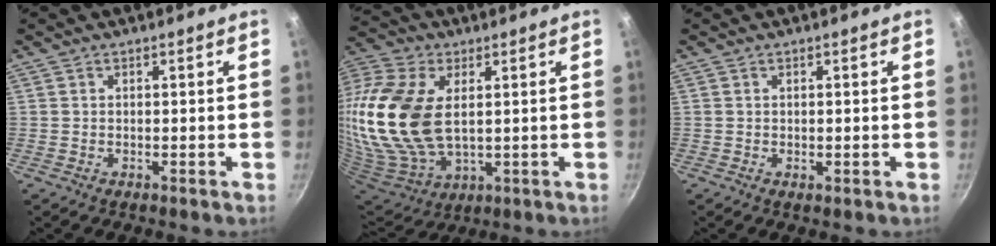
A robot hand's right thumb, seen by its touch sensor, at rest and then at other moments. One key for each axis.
{"total": 24.9, "fx": 3.5, "fy": 15.0, "fz": 19.6, "tx": -0.423, "ty": -0.020, "tz": 0.068}
{"total": 0.8, "fx": -0.1, "fy": 0.3, "fz": 0.7, "tx": -0.010, "ty": -0.002, "tz": -0.002}